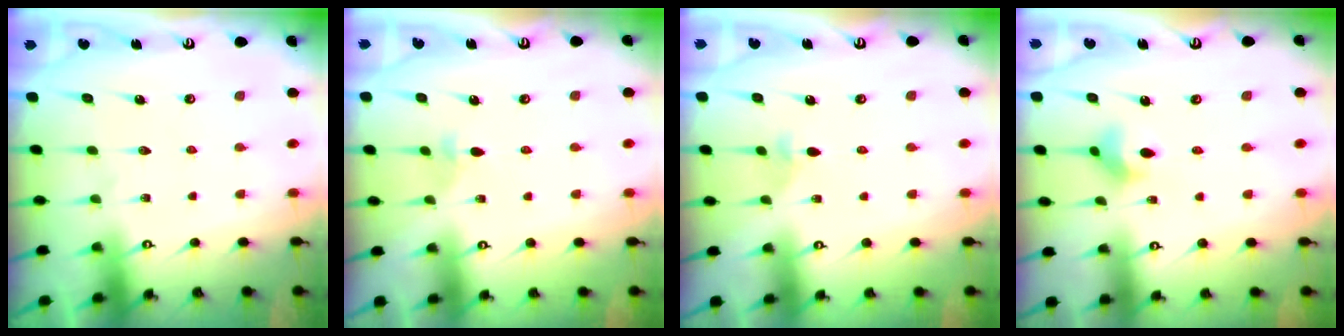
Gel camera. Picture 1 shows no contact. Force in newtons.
{"total": 2.4, "press": 2.3, "slide": 0.6}
{"total": 2.7, "press": 2.6, "slide": 0.9}
{"total": 3.9, "press": 3.9, "slide": 0.6}